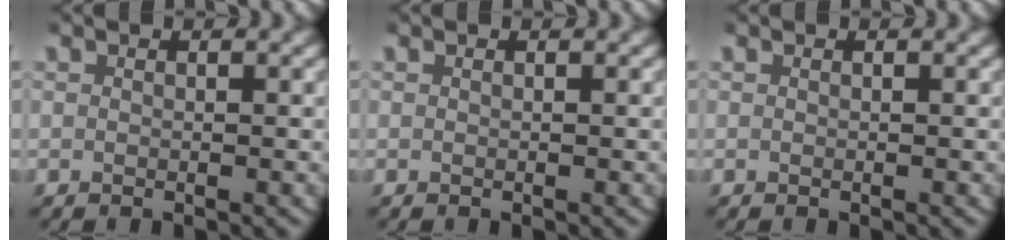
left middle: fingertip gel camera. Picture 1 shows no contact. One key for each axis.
{"total": 0.0}
{"total": 0.0}